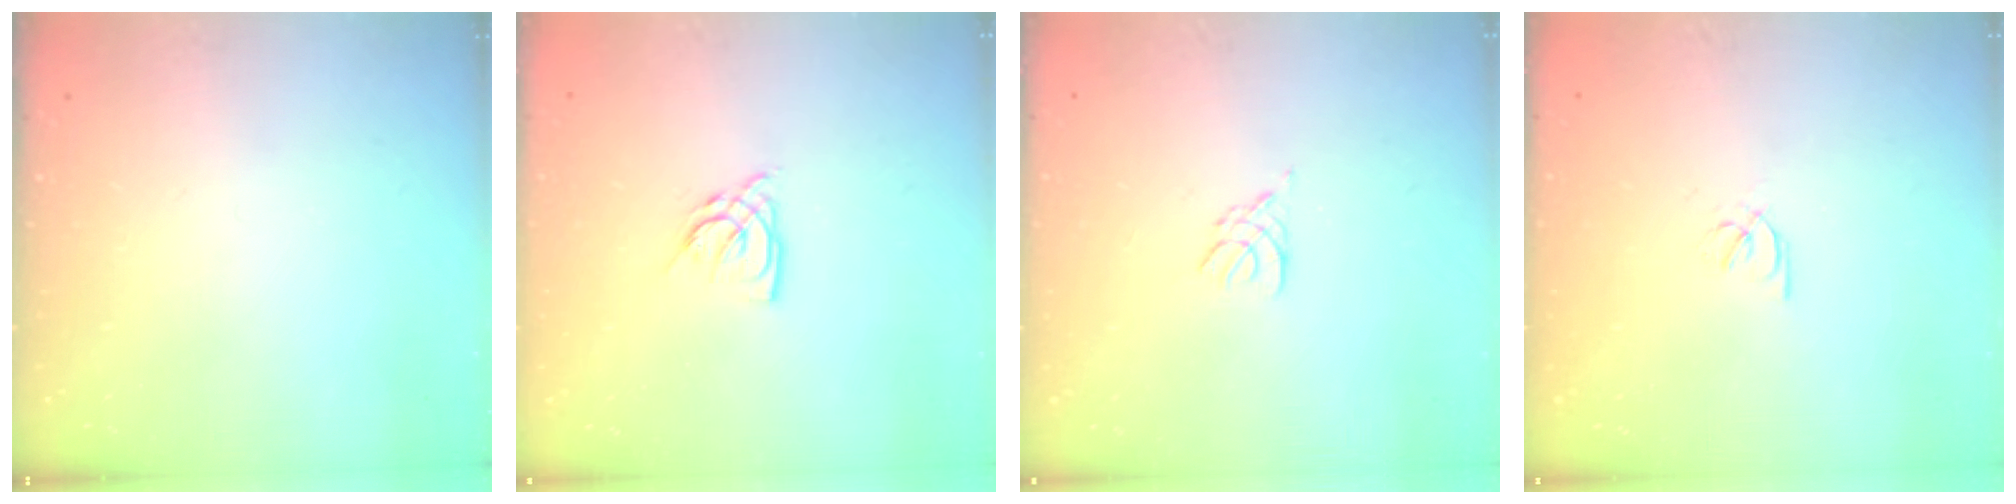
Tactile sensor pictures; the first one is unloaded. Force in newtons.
{"total": 5.4, "press": 5.4, "slide": 0.1}
{"total": 2.4, "press": 2.3, "slide": 0.5}
{"total": 2.1, "press": 2.1, "slide": 0.1}